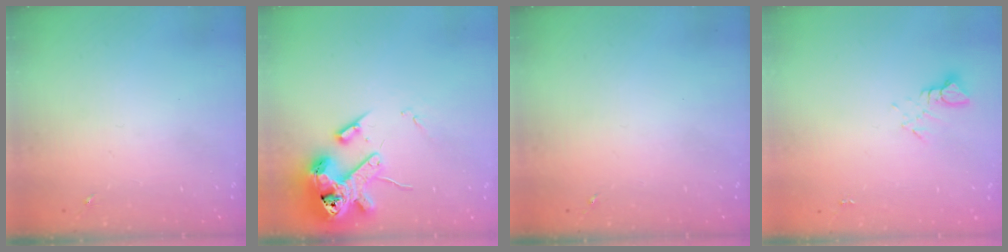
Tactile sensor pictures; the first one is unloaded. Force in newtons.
{"total": 14.8, "press": 14.7, "slide": 2.3}
{"total": 0.0}
{"total": 3.9, "press": 3.9, "slide": 0.3}